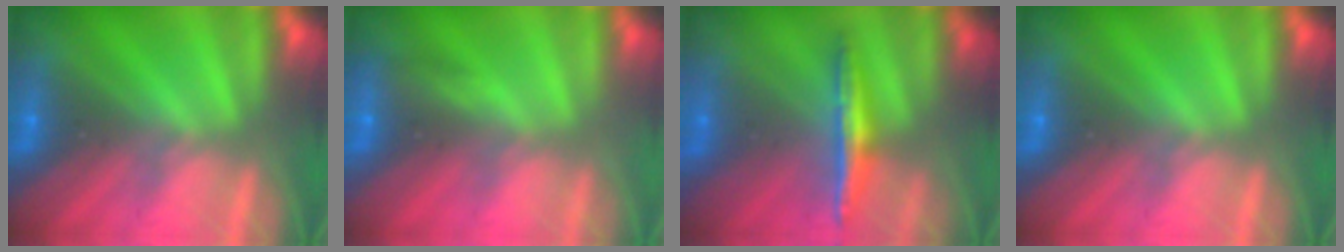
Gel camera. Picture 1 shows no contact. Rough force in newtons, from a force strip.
{"total": 2.8}
{"total": 1.6}
{"total": 0.0}